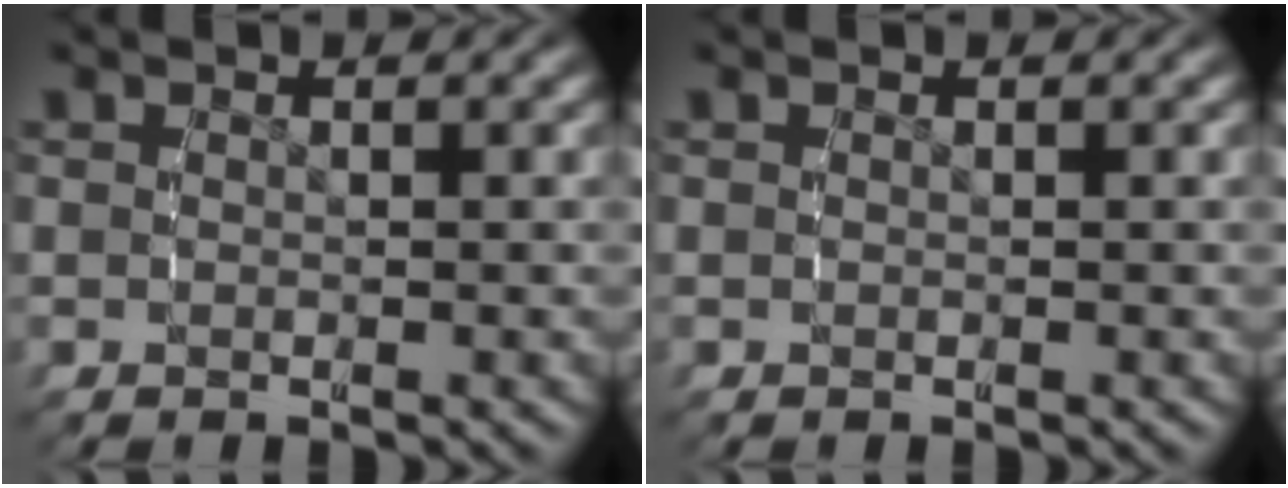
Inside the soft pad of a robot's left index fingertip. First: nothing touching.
{"total": 0.0}